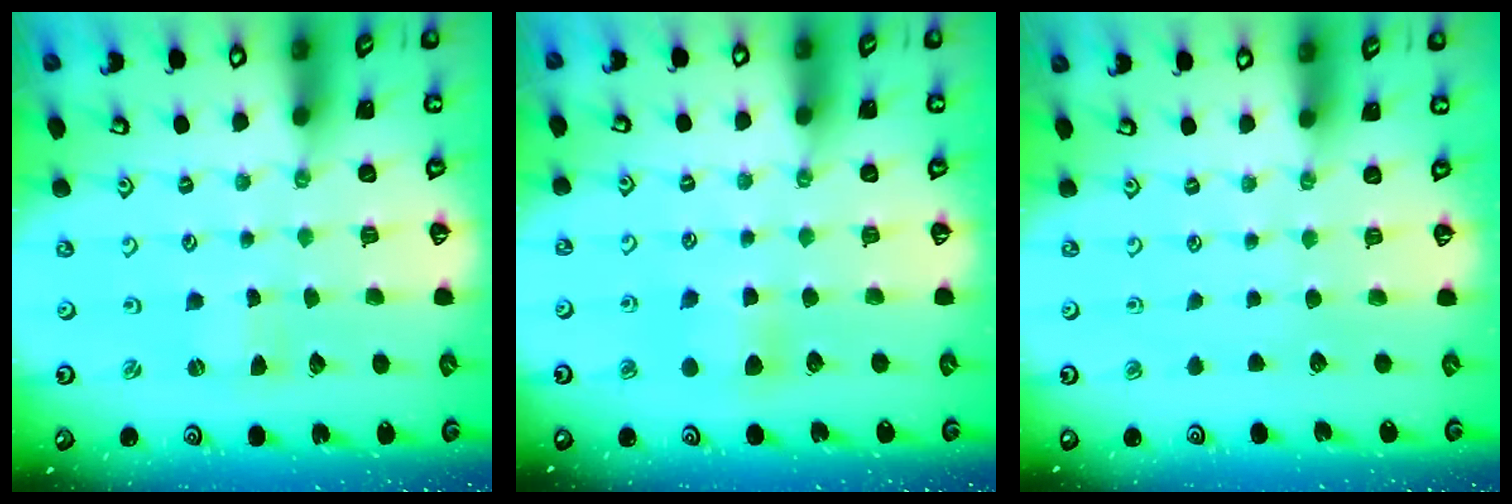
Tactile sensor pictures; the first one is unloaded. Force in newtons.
{"total": 5.2, "press": 5.1, "slide": 0.7}
{"total": 0.0}